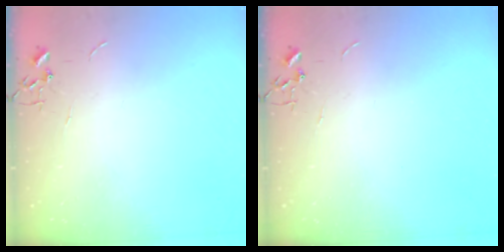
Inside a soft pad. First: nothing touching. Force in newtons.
{"total": 0.0}